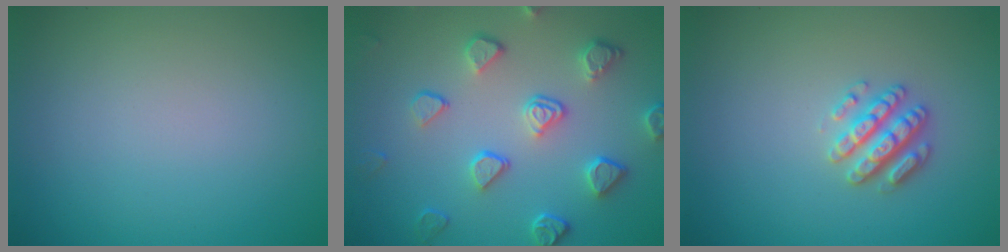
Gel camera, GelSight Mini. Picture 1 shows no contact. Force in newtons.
{"total": 4.0, "press": 3.6, "slide": 1.8}
{"total": 2.8, "press": 2.7, "slide": 0.6}